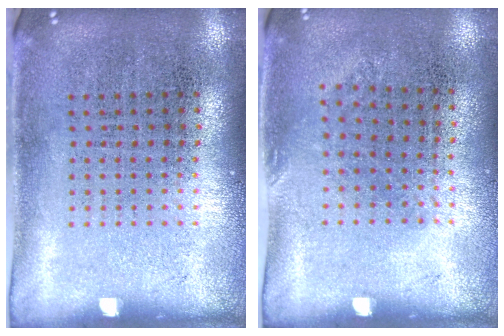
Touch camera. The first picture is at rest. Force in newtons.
{"total": 0.8, "press": 0.6, "slide": 0.5}